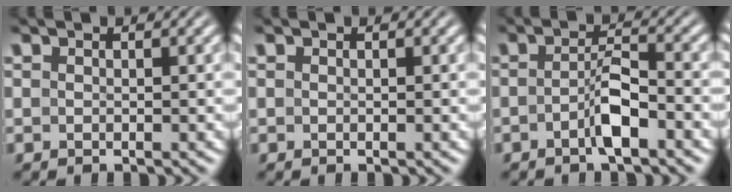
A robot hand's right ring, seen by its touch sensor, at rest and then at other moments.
{"total": 0.0}
{"total": 2.7, "force": [-1.6, 0.1, 2.2], "torque": [-0.029, -0.003, -0.026]}